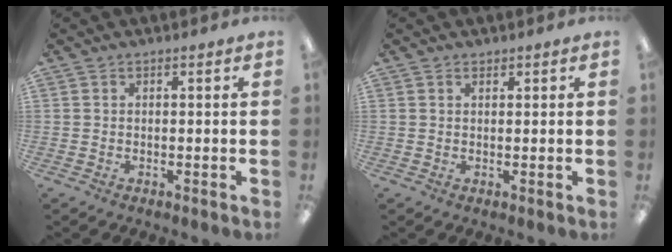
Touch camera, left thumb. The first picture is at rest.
{"total": 0.8, "force": [0.6, 0.4, 0.3], "torque": [-0.007, 0.002, 0.010]}